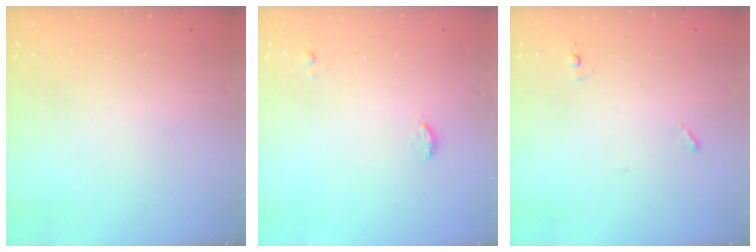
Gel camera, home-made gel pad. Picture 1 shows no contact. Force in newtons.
{"total": 5.9, "press": 4.3, "slide": 4.1}
{"total": 4.7, "press": 4.5, "slide": 1.4}